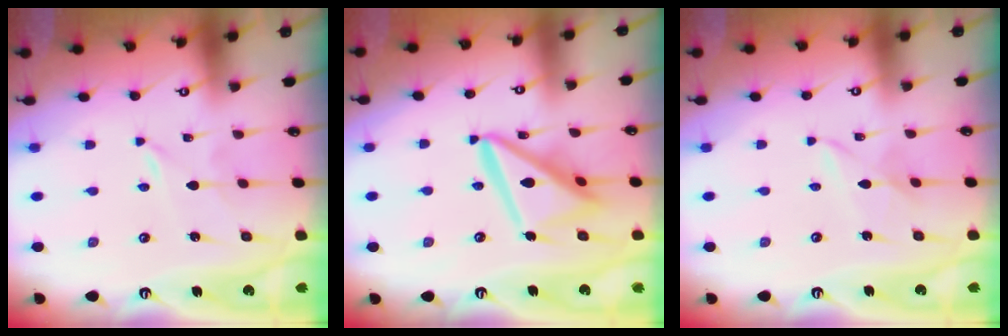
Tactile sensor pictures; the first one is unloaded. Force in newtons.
{"total": 15.3, "press": 15.2, "slide": 1.6}
{"total": 3.2, "press": 3.2, "slide": 0.4}